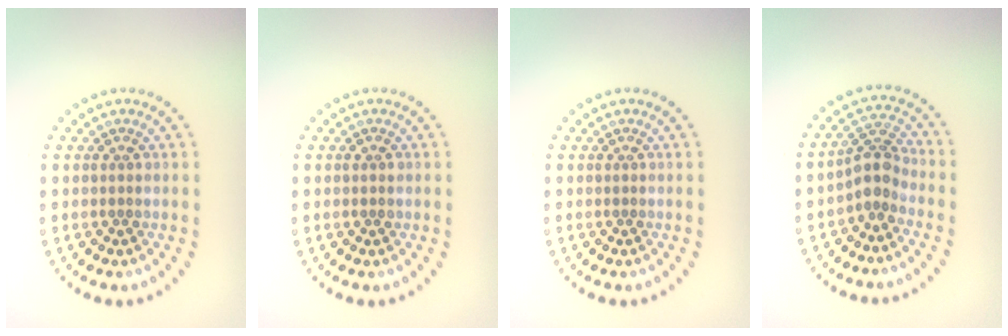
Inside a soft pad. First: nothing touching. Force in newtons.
{"total": 0.9, "press": 0.8, "slide": 0.2}
{"total": 0.0}
{"total": 2.7, "press": 2.1, "slide": 1.7}